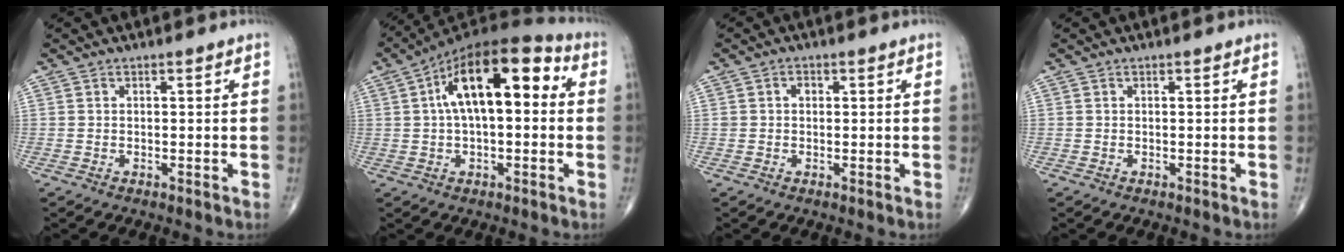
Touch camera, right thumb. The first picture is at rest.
{"total": 16.9, "force": [3.1, 7.9, 14.6], "torque": [-0.217, 0.041, 0.039]}
{"total": 1.3, "force": [0.2, 1.1, 0.7], "torque": [-0.006, 0.005, 0.002]}
{"total": 0.0}